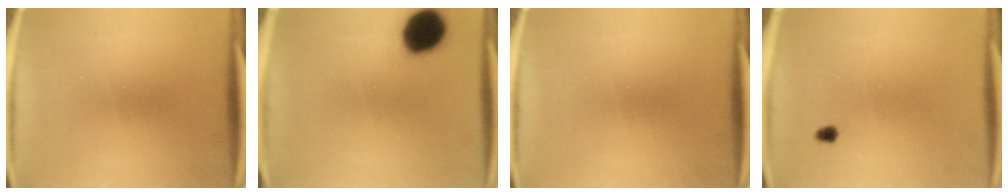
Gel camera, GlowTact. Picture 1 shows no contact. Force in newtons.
{"total": 12.4}
{"total": 0.0}
{"total": 1.5}